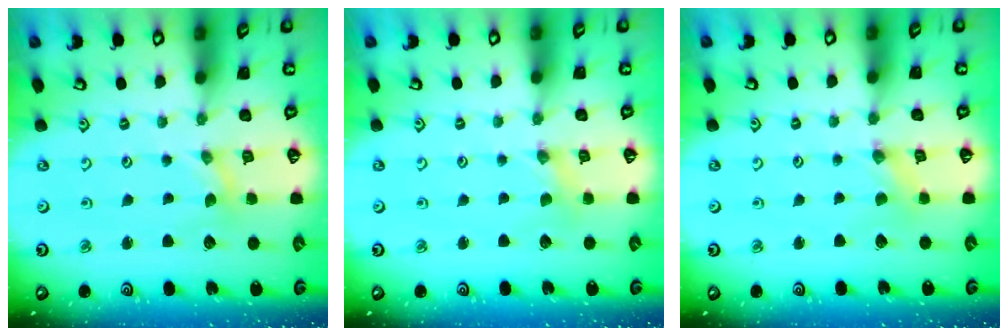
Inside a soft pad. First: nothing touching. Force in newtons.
{"total": 0.0}
{"total": 0.0}